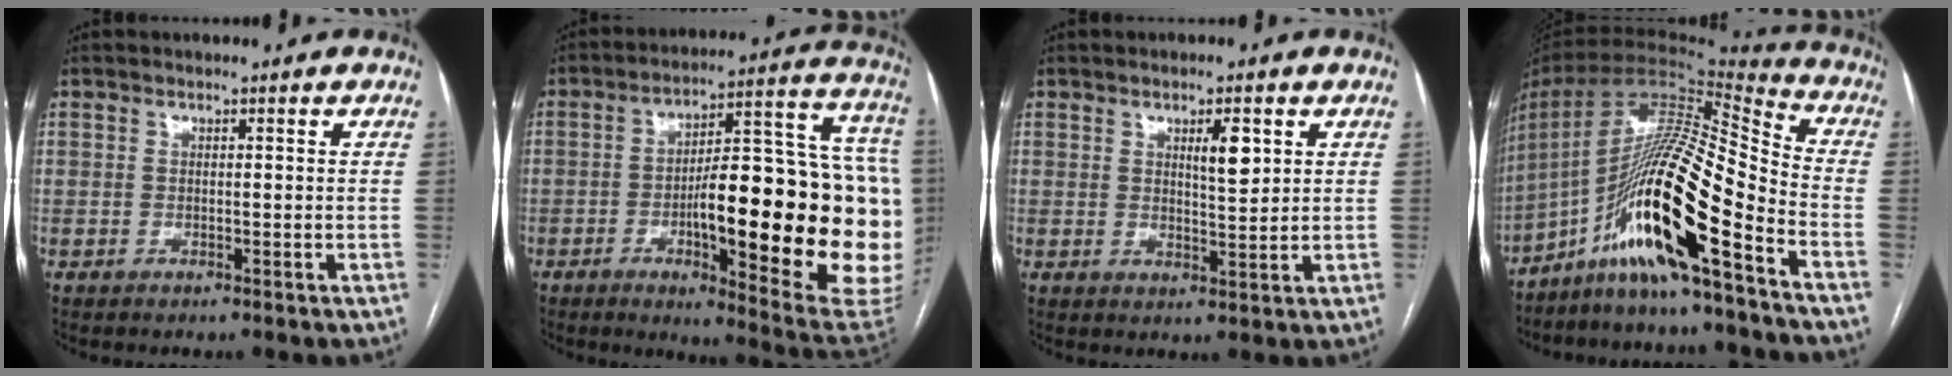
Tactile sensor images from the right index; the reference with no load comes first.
{"total": 30.9, "force": [-3.9, 6.2, 30.0], "torque": [-0.323, 0.027, -0.045]}
{"total": 4.2, "force": [1.8, 1.0, 3.7], "torque": [-0.061, -0.003, 0.031]}
{"total": 19.2, "force": [-10.5, 0.6, 16.0], "torque": [-0.317, 0.000, -0.198]}